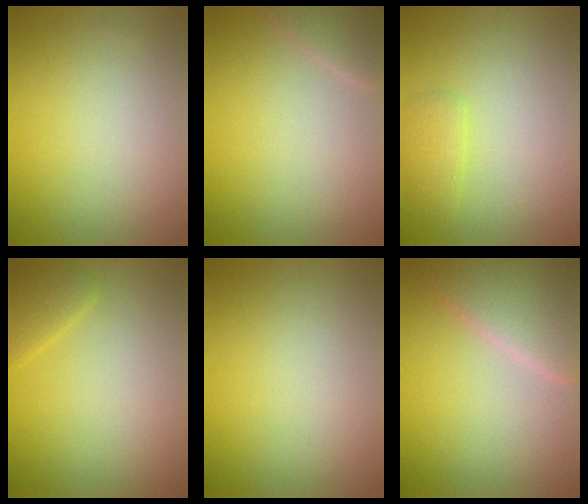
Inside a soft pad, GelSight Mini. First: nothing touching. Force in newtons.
{"total": 2.2, "press": 2.2, "slide": 0.2}
{"total": 1.5, "press": 1.5, "slide": 0.1}
{"total": 1.9, "press": 1.9, "slide": 0.1}
{"total": 0.0}
{"total": 6.9, "press": 6.8, "slide": 0.5}